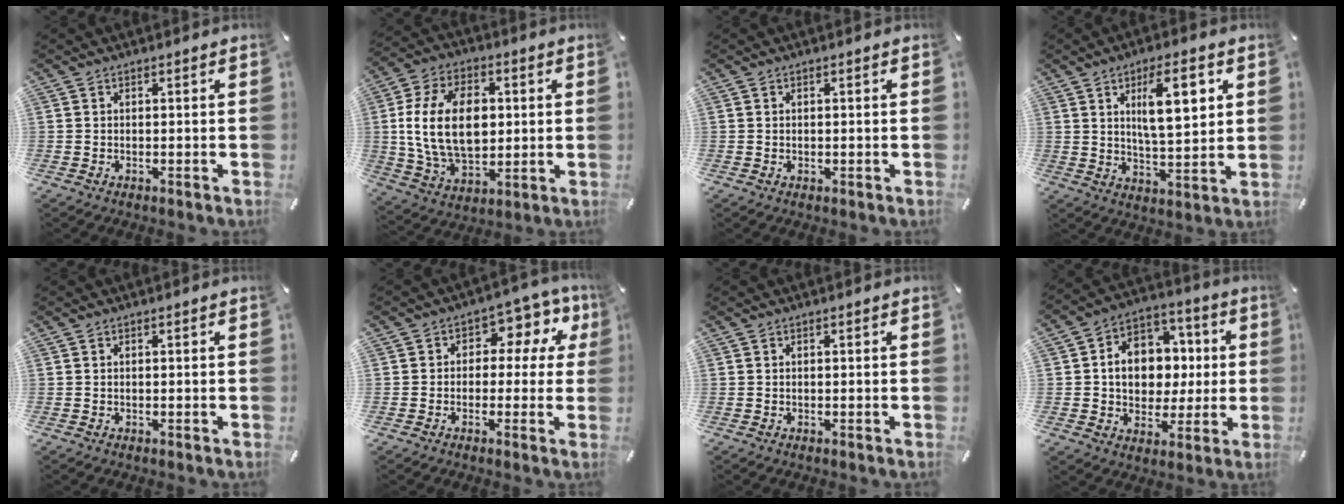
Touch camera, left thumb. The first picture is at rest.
{"total": 17.4, "force": [1.5, 11.9, 12.7], "torque": [-0.270, 0.007, 0.027]}
{"total": 0.0}
{"total": 12.4, "force": [4.9, 4.5, 10.5], "torque": [-0.161, -0.012, 0.077]}
{"total": 0.0}
{"total": 8.2, "force": [2.2, 5.9, 5.2], "torque": [-0.070, -0.010, 0.037]}
{"total": 0.0}
{"total": 11.8, "force": [0.1, 10.3, 5.6], "torque": [-0.097, 0.011, 0.010]}